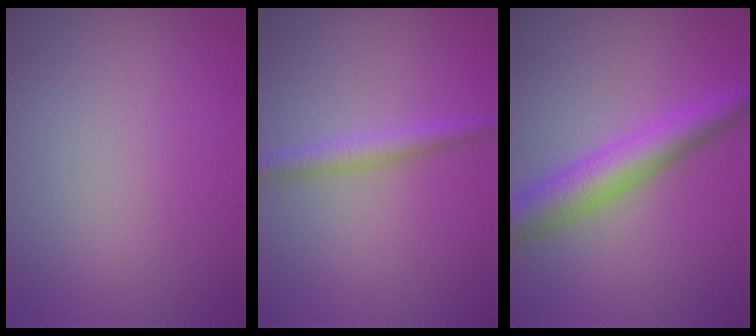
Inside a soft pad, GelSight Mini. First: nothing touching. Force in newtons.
{"total": 2.2, "press": 2.2, "slide": 0.1}
{"total": 5.1, "press": 5.1, "slide": 0.1}